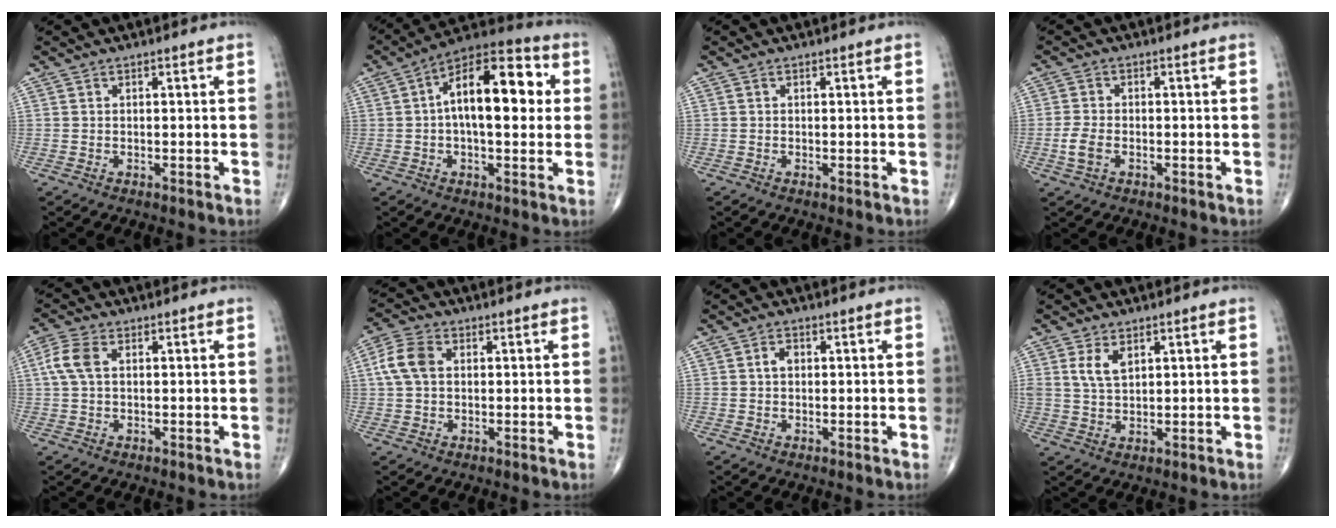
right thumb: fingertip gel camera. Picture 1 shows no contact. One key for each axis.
{"total": 17.0, "fx": 2.3, "fy": 8.0, "fz": 14.8, "tx": -0.210, "ty": 0.032, "tz": 0.026}
{"total": 0.0}
{"total": 3.7, "fx": -1.1, "fy": 2.2, "fz": 2.8, "tx": -0.064, "ty": 0.007, "tz": -0.023}
{"total": 5.2, "fx": 1.0, "fy": 3.1, "fz": 4.1, "tx": -0.107, "ty": 0.014, "tz": 0.016}
{"total": 6.5, "fx": 1.1, "fy": 4.5, "fz": 4.7, "tx": -0.102, "ty": 0.016, "tz": 0.016}
{"total": 2.0, "fx": 0.3, "fy": 1.4, "fz": 1.4, "tx": -0.023, "ty": 0.008, "tz": 0.005}
{"total": 4.6, "fx": 1.9, "fy": 2.5, "fz": 3.3, "tx": -0.057, "ty": -0.008, "tz": 0.042}